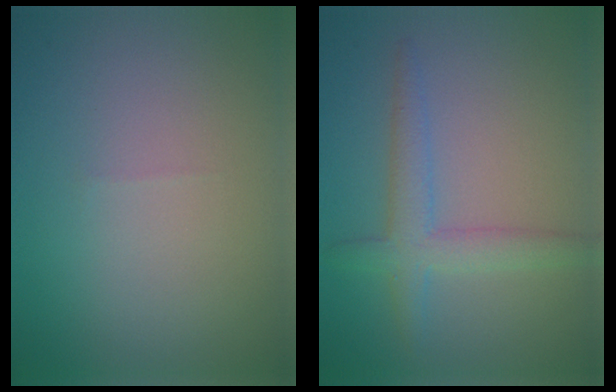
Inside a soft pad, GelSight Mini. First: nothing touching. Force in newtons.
{"total": 3.3, "press": 3.3, "slide": 0.2}